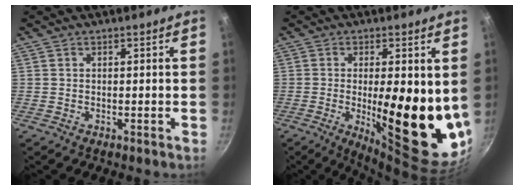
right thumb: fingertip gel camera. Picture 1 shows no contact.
{"total": 18.7, "force": [-0.6, 5.9, 17.8], "torque": [-0.230, -0.031, 0.001]}